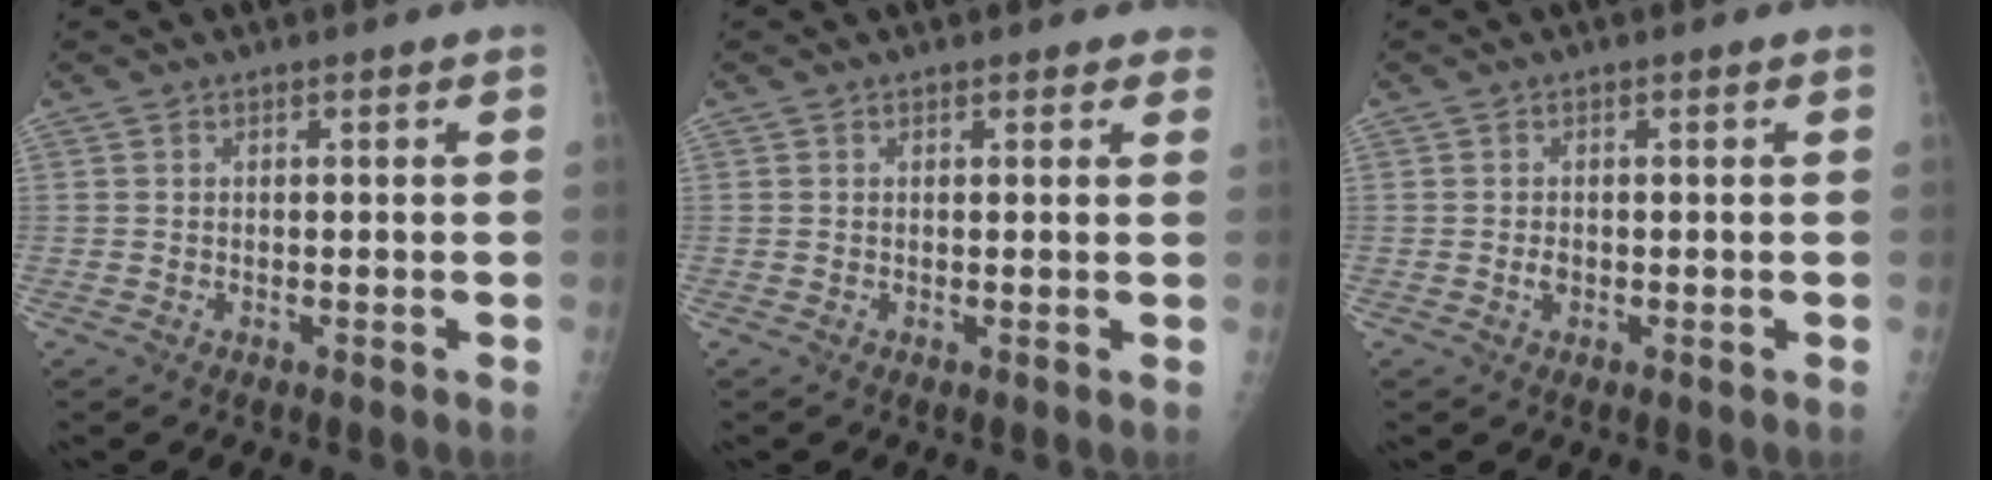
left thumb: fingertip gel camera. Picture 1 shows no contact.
{"total": 2.5, "force": [2.2, 1.1, 0.4], "torque": [0.020, -0.007, 0.010]}
{"total": 1.2, "force": [-0.1, 0.9, 0.8], "torque": [-0.013, 0.001, -0.001]}